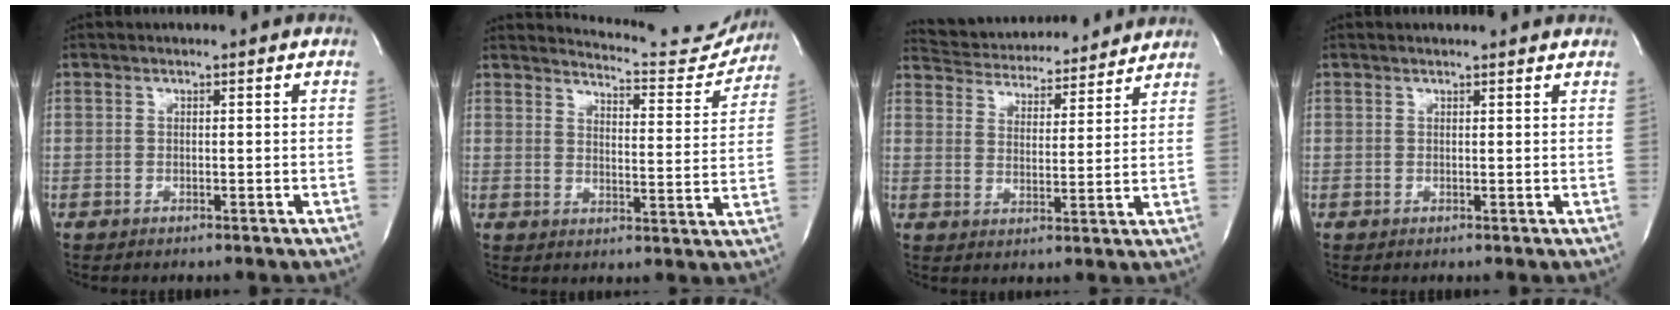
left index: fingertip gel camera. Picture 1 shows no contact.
{"total": 9.2, "force": [9.1, 1.1, 0.1], "torque": [0.006, -0.038, 0.100]}
{"total": 15.5, "force": [14.6, 3.4, 3.8], "torque": [-0.063, 0.017, 0.210]}
{"total": 2.9, "force": [2.7, 0.3, 0.9], "torque": [-0.014, 0.010, 0.023]}